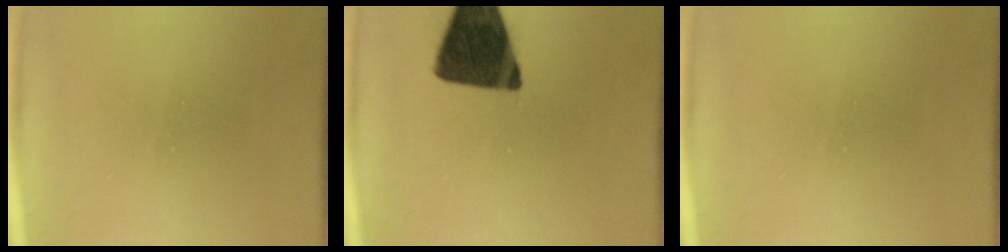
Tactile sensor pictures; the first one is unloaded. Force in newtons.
{"total": 17.0}
{"total": 0.0}